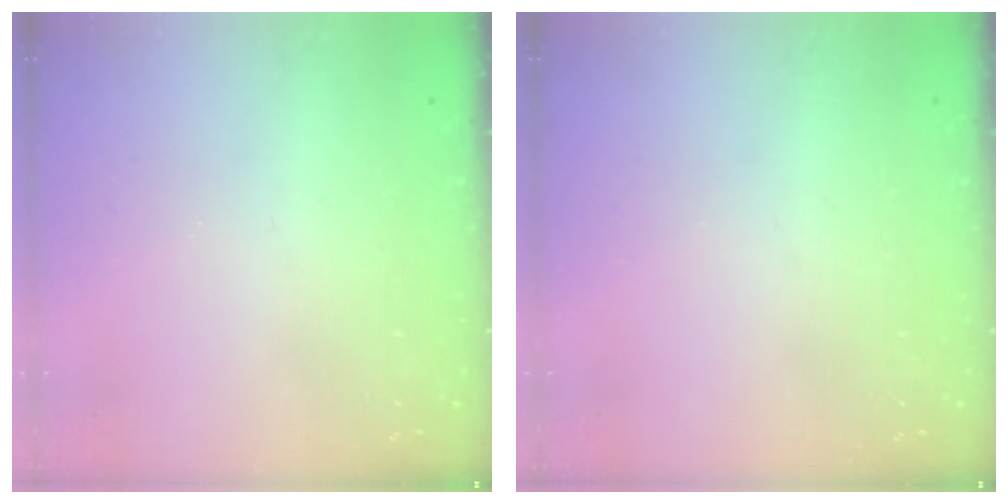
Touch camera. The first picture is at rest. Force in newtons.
{"total": 0.0}